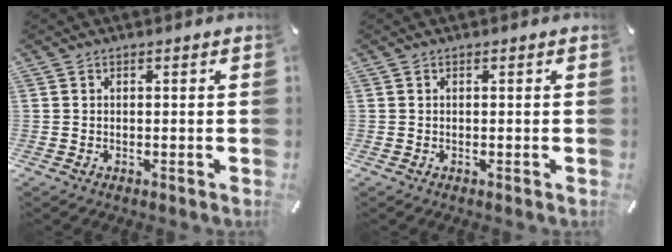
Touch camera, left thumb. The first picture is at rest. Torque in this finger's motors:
{"motor_torque": [0.00, 0.00, -0.03, 0.03, 0.00]}